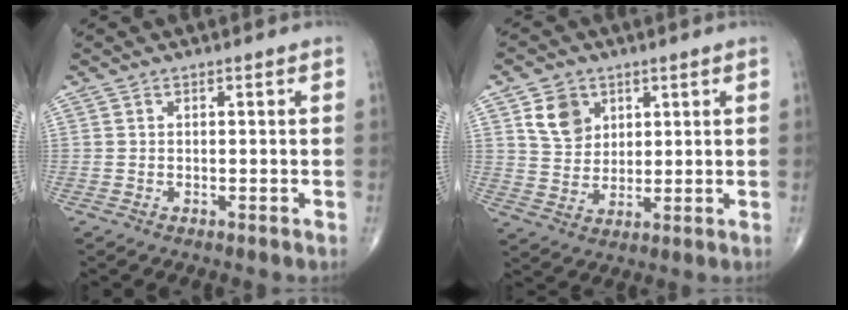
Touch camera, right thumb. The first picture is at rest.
{"total": 7.4, "force": [3.2, 5.8, 3.2], "torque": [-0.033, -0.018, 0.063]}